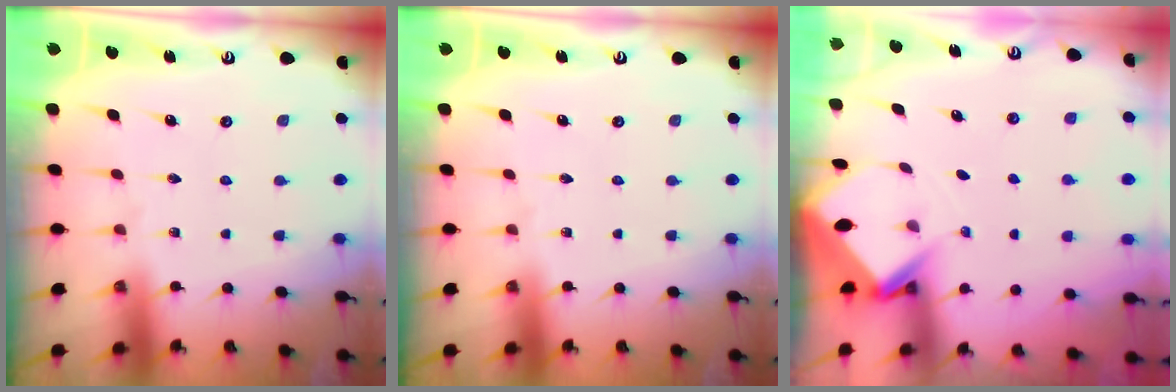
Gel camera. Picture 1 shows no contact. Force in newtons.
{"total": 0.0}
{"total": 3.4, "press": 3.4, "slide": 0.2}